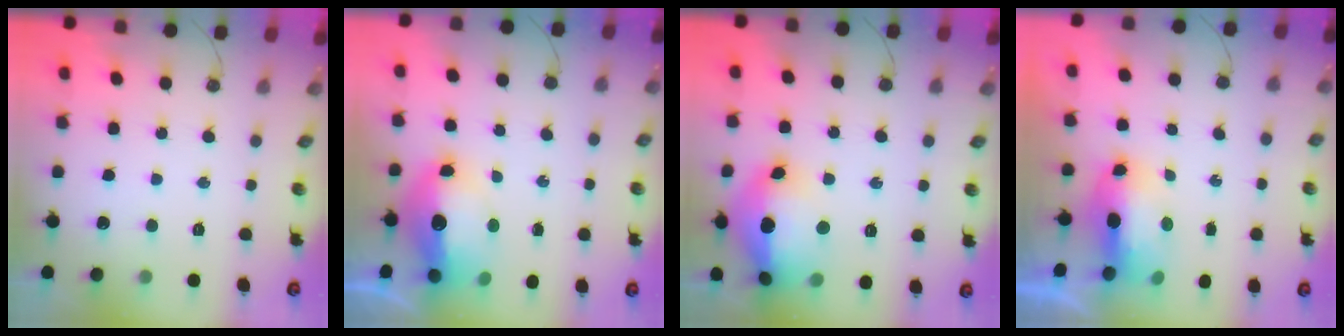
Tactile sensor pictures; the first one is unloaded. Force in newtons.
{"total": 15.4, "press": 15.3, "slide": 1.7}
{"total": 20.3, "press": 20.2, "slide": 2.1}
{"total": 9.4, "press": 9.2, "slide": 2.2}